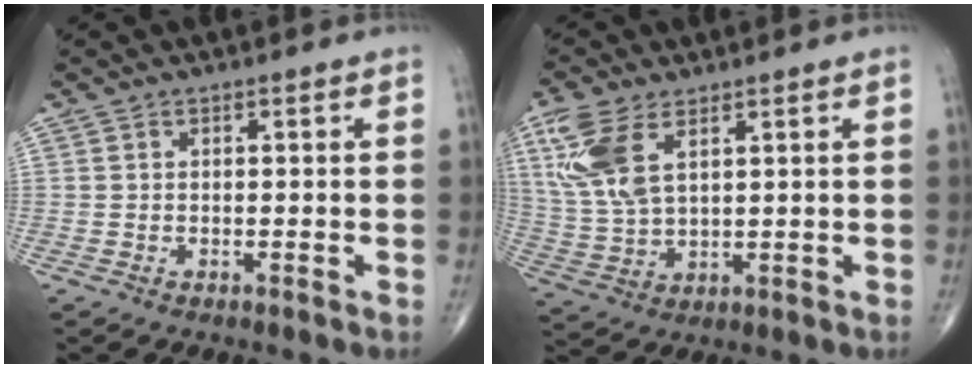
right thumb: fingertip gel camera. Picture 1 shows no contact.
{"total": 10.6, "force": [4.7, 5.2, 8.0], "torque": [-0.188, -0.006, 0.103]}